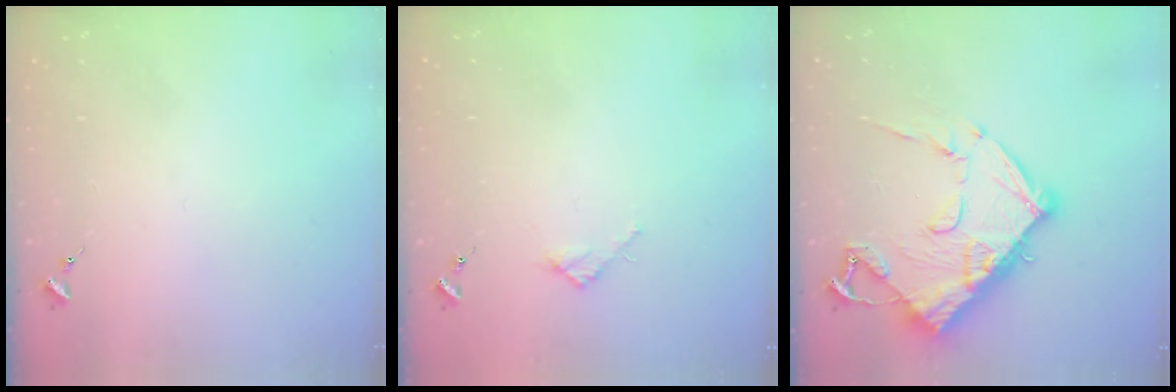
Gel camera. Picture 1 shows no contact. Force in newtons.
{"total": 2.7, "press": 2.7, "slide": 0.3}
{"total": 16.4, "press": 16.4, "slide": 1.4}